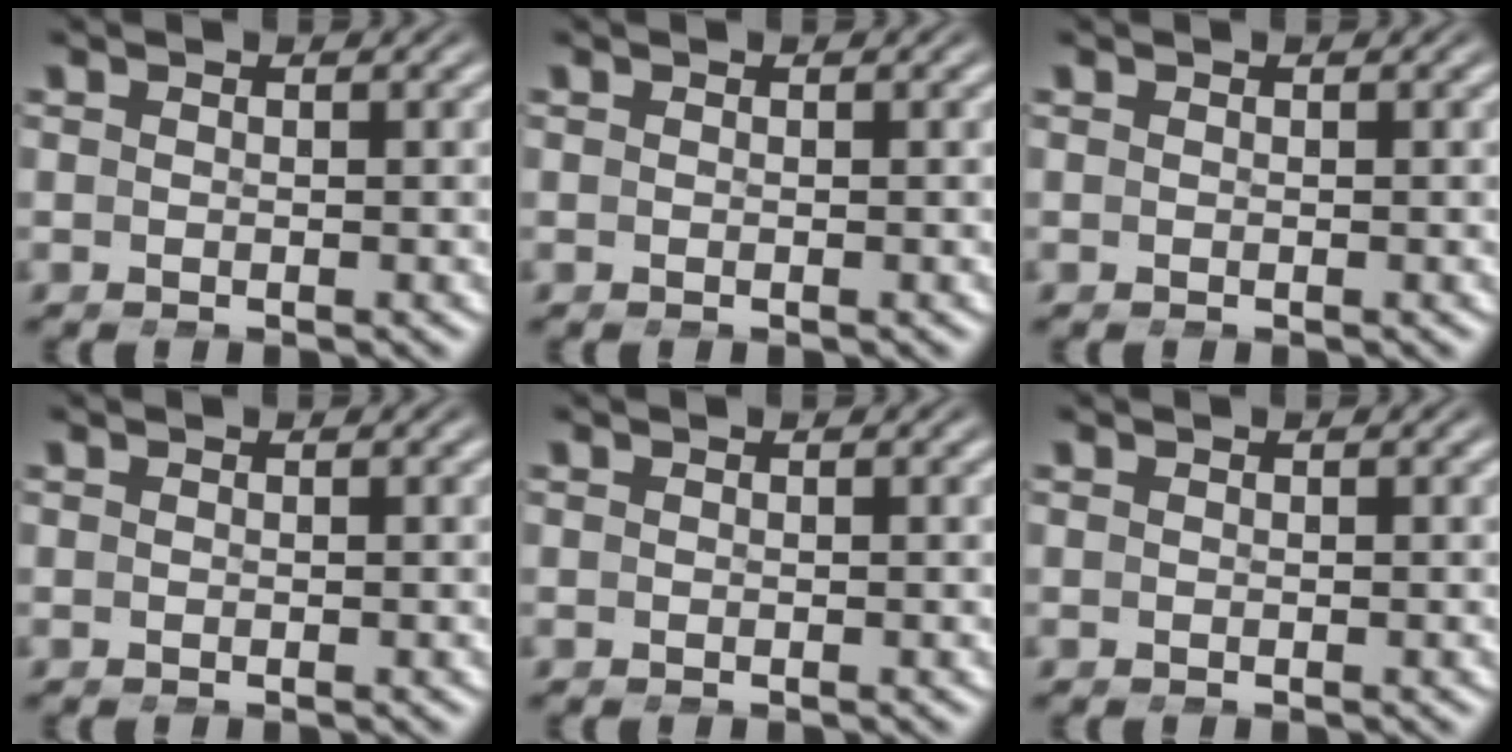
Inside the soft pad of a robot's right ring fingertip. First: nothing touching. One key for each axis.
{"total": 0.0}
{"total": 0.0}
{"total": 0.0}
{"total": 0.0}
{"total": 0.0}